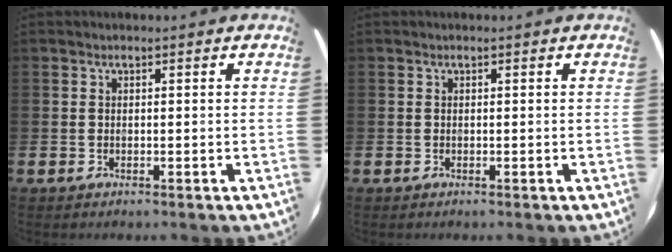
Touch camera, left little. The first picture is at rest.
{"total": 0.0}